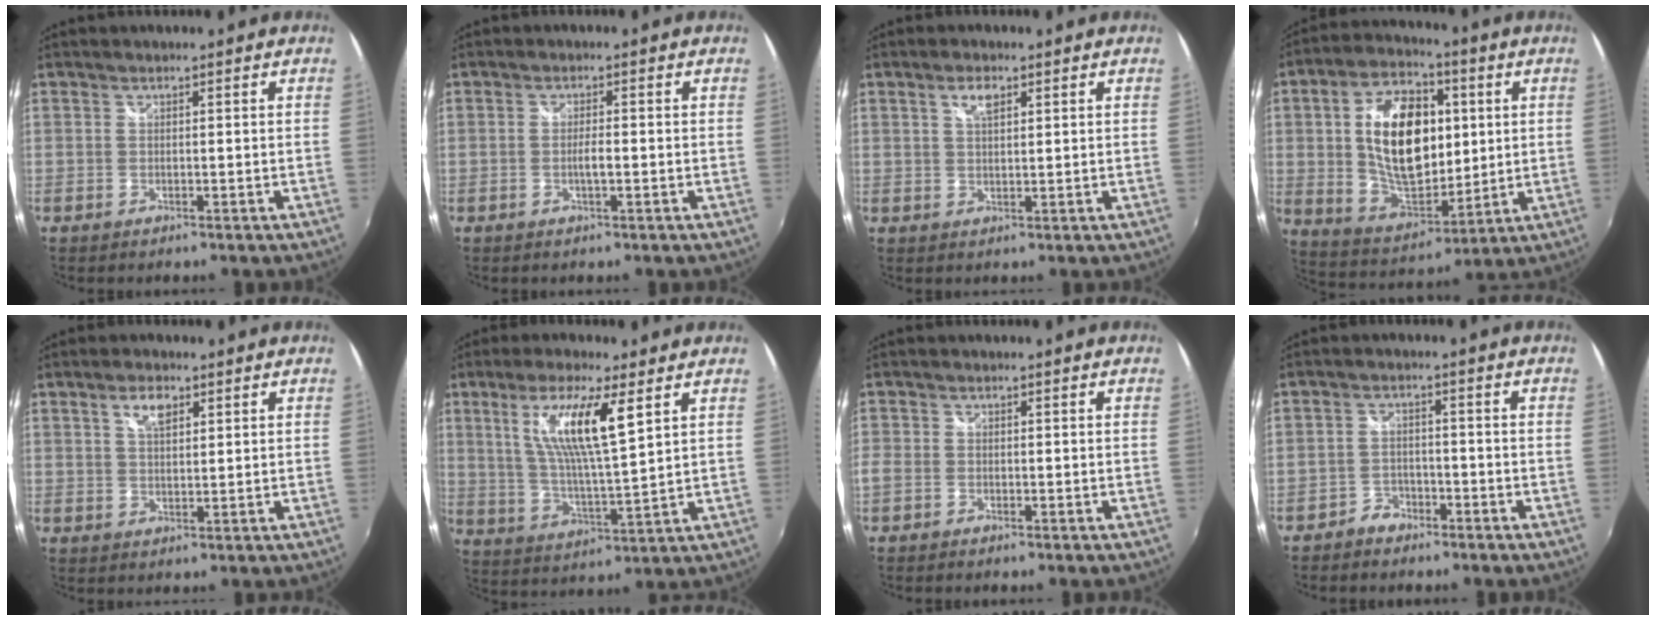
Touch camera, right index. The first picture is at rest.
{"total": 2.0, "force": [-0.6, 0.2, 1.8], "torque": [-0.035, -0.002, -0.011]}
{"total": 3.1, "force": [1.6, 1.3, 2.3], "torque": [-0.040, 0.004, 0.027]}
{"total": 18.4, "force": [2.9, 10.5, 14.8], "torque": [-0.270, 0.022, 0.066]}
{"total": 4.0, "force": [2.0, 1.9, 2.9], "torque": [-0.050, 0.006, 0.035]}
{"total": 12.6, "force": [5.4, 1.7, 11.3], "torque": [-0.213, -0.003, 0.102]}
{"total": 2.8, "force": [-1.7, 1.8, 1.2], "torque": [-0.029, -0.004, -0.039]}
{"total": 3.5, "force": [-2.8, 2.1, 0.3], "torque": [-0.015, 0.010, -0.051]}